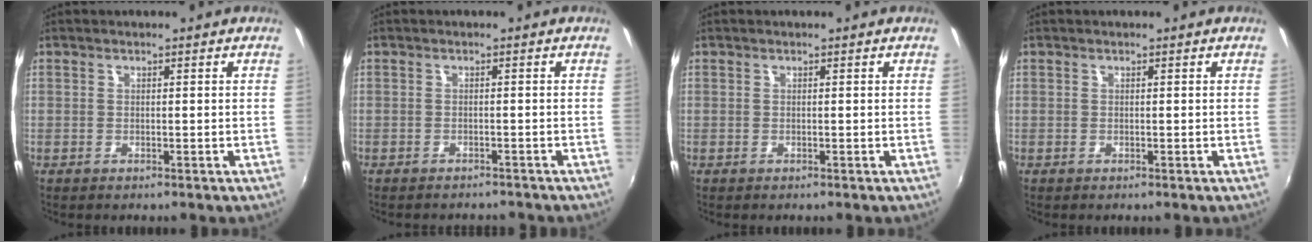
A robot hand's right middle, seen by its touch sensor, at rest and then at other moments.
{"total": 3.8, "force": [-3.5, 1.1, 1.0], "torque": [-0.027, -0.010, -0.048]}
{"total": 0.0}
{"total": 0.0}